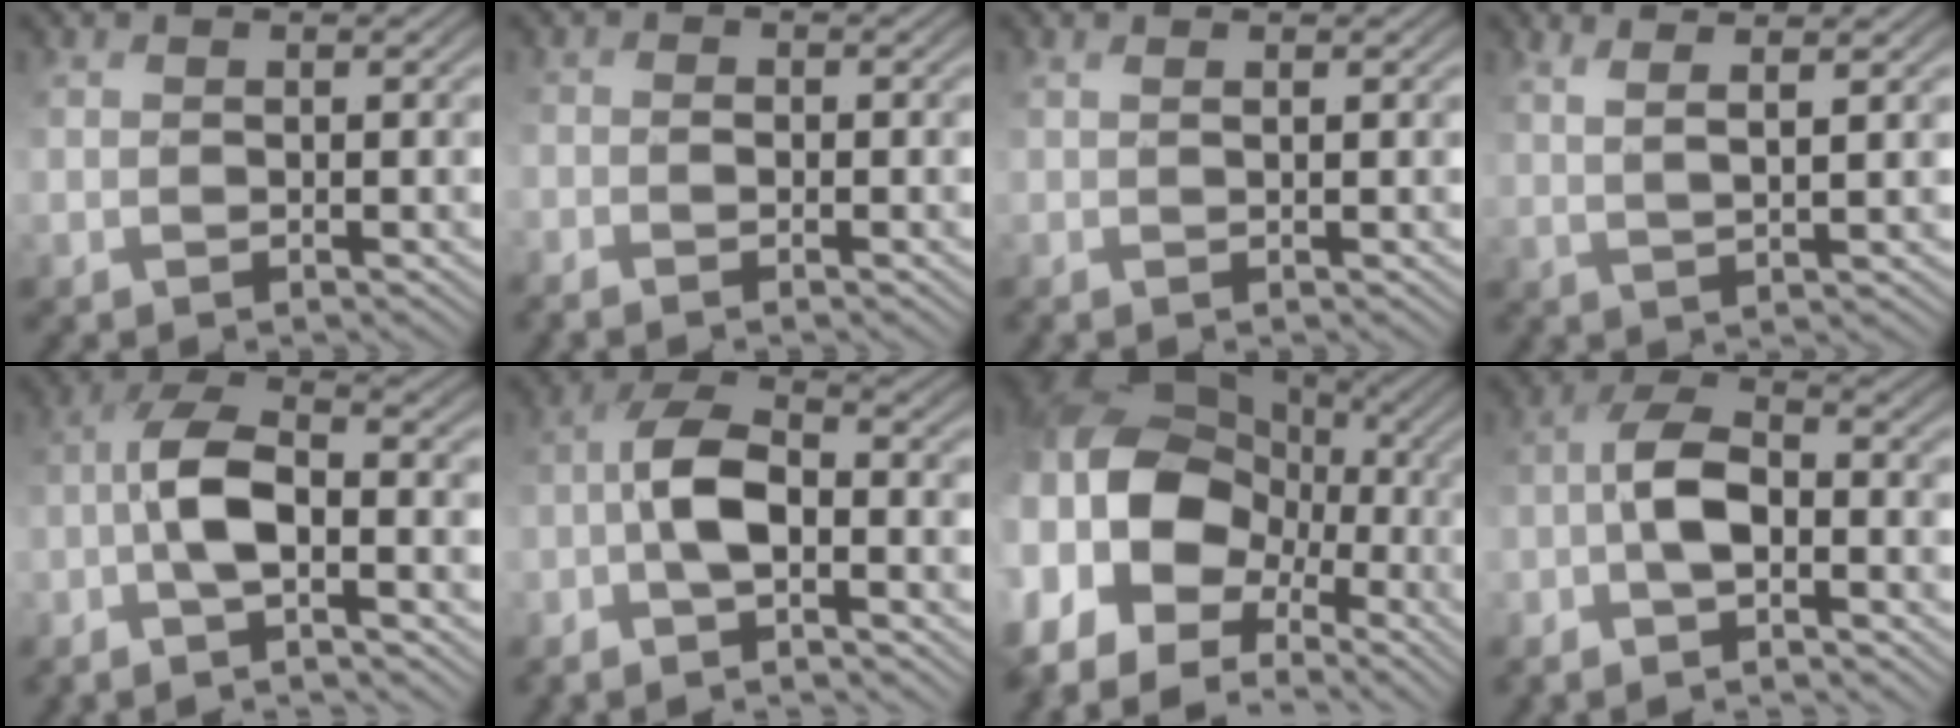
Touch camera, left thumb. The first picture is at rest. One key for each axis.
{"total": 2.3, "fx": -1.6, "fy": 0.9, "fz": 1.4, "tx": -0.023, "ty": 0.000, "tz": -0.029}
{"total": 1.1, "fx": 0.3, "fy": 0.1, "fz": 1.0, "tx": -0.022, "ty": 0.006, "tz": 0.002}
{"total": 4.8, "fx": 2.7, "fy": 0.7, "fz": 3.8, "tx": -0.060, "ty": 0.010, "tz": 0.035}
{"total": 6.8, "fx": -2.6, "fy": 2.0, "fz": 5.9, "tx": -0.116, "ty": 0.011, "tz": -0.066}
{"total": 6.4, "fx": -2.8, "fy": 2.2, "fz": 5.3, "tx": -0.104, "ty": 0.009, "tz": -0.070}
{"total": 18.9, "fx": -5.1, "fy": 13.4, "fz": 12.3, "tx": -0.303, "ty": 0.001, "tz": -0.095}
{"total": 5.7, "fx": -2.8, "fy": 2.1, "fz": 4.6, "tx": -0.090, "ty": 0.008, "tz": -0.069}